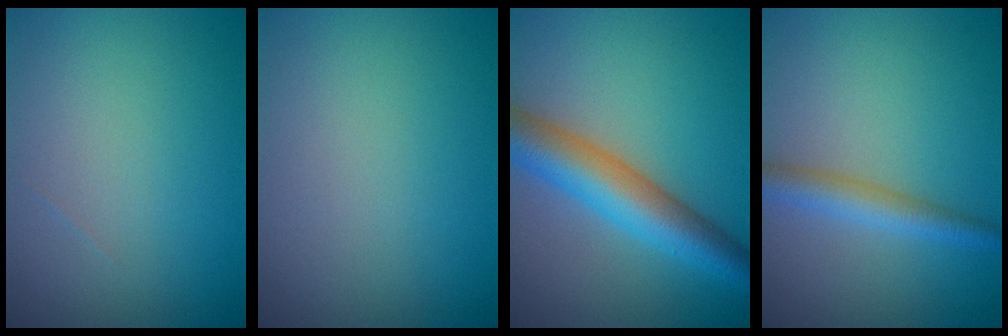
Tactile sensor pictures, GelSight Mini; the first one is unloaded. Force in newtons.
{"total": 0.0}
{"total": 7.0, "press": 7.0, "slide": 0.1}
{"total": 2.7, "press": 2.7, "slide": 0.1}